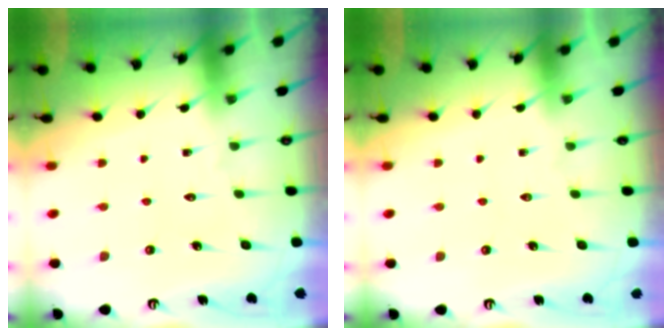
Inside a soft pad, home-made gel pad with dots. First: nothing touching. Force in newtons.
{"total": 0.0}